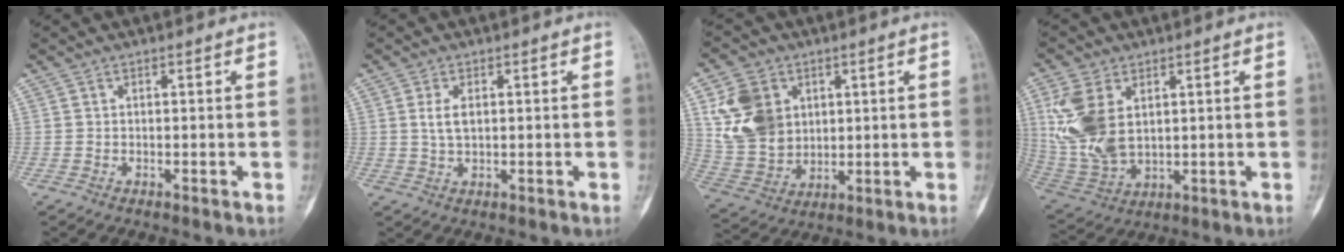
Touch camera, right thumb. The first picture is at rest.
{"total": 3.3, "force": [0.7, 1.8, 2.8], "torque": [-0.052, 0.000, 0.015]}
{"total": 13.4, "force": [4.0, 10.4, 7.3], "torque": [-0.117, -0.011, 0.089]}
{"total": 13.5, "force": [3.1, 8.4, 10.1], "torque": [-0.210, -0.009, 0.074]}